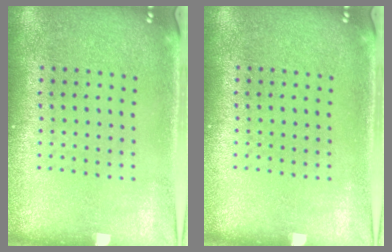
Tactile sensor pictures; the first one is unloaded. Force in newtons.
{"total": 0.0}